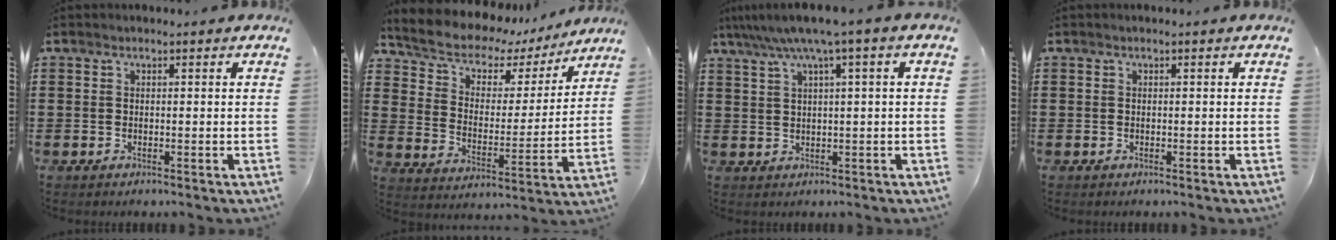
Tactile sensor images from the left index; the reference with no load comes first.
{"total": 6.7, "force": [5.8, 3.0, 1.3], "torque": [-0.053, -0.043, 0.097]}
{"total": 4.9, "force": [2.2, -0.4, 4.3], "torque": [-0.088, -0.008, 0.033]}
{"total": 0.0}